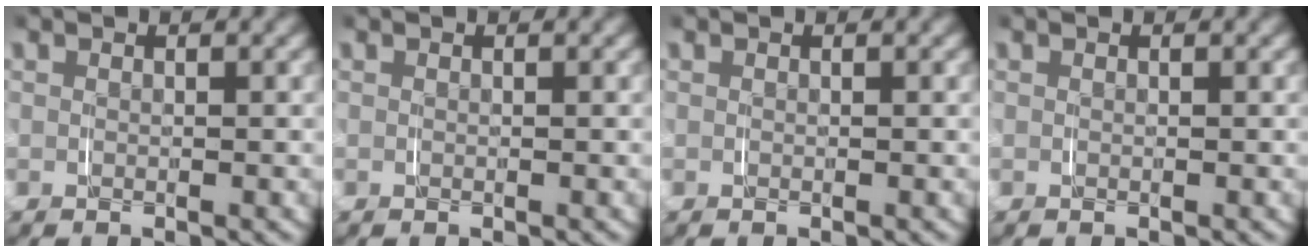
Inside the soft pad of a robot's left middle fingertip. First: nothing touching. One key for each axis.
{"total": 0.0}
{"total": 0.0}
{"total": 0.0}